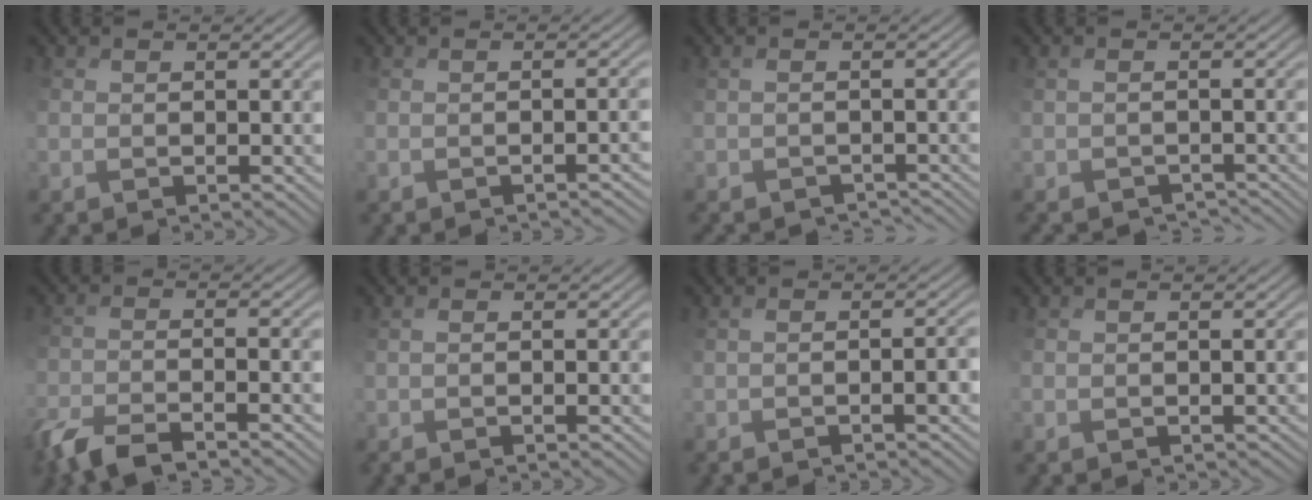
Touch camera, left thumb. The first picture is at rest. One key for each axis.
{"total": 3.0, "fx": -2.1, "fy": 0.5, "fz": 2.1, "tx": -0.010, "ty": 0.003, "tz": -0.004}
{"total": 4.2, "fx": -4.0, "fy": 1.0, "fz": 0.8, "tx": 0.000, "ty": 0.000, "tz": -0.046}
{"total": 4.6, "fx": -4.3, "fy": 1.4, "fz": 1.0, "tx": -0.003, "ty": -0.001, "tz": -0.048}
{"total": 6.4, "fx": -5.0, "fy": 1.1, "fz": 3.8, "tx": -0.082, "ty": -0.003, "tz": -0.095}
{"total": 1.1, "fx": -0.7, "fy": -0.4, "fz": 0.9, "tx": -0.007, "ty": 0.000, "tz": 0.001}
{"total": 2.8, "fx": -1.9, "fy": 0.1, "fz": 2.1, "tx": -0.015, "ty": 0.007, "tz": -0.016}
{"total": 1.0, "fx": -0.6, "fy": 0.6, "fz": 0.6, "tx": -0.003, "ty": -0.004, "tz": -0.003}